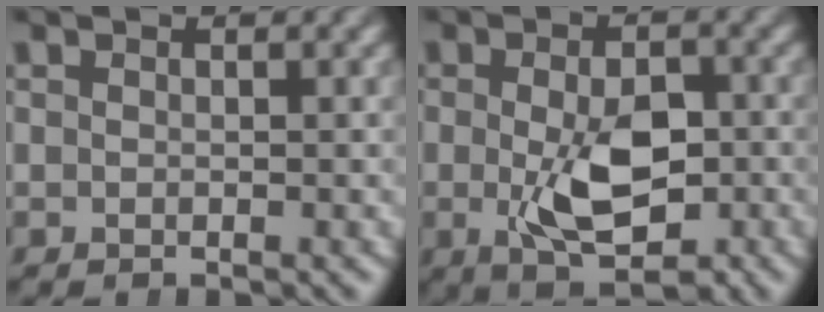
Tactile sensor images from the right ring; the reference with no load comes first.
{"total": 7.2, "force": [-1.4, 3.8, 5.9], "torque": [-0.110, -0.027, -0.012]}